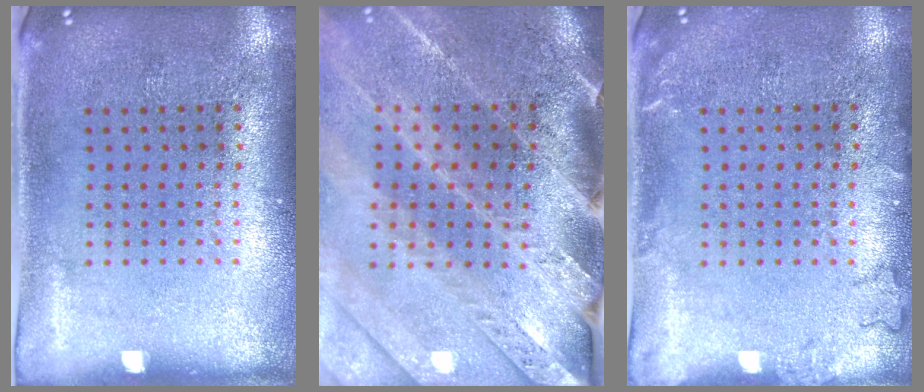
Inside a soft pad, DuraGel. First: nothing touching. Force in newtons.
{"total": 3.6, "press": 3.0, "slide": 2.0}
{"total": 1.3, "press": 1.3, "slide": 0.3}